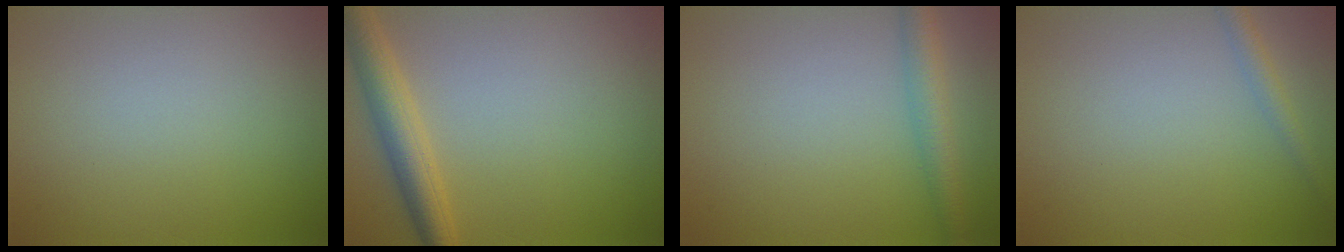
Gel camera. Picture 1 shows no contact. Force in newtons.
{"total": 3.9, "press": 3.9, "slide": 0.1}
{"total": 3.0, "press": 3.0, "slide": 0.1}
{"total": 1.6, "press": 1.6, "slide": 0.1}